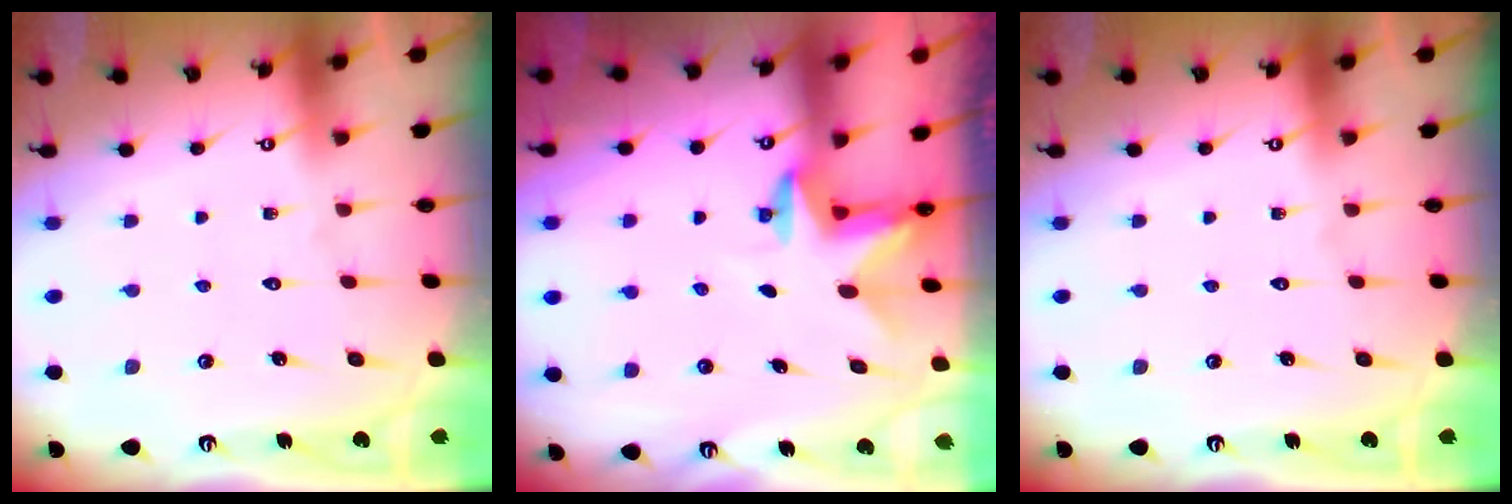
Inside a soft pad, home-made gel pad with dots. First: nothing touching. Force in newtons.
{"total": 2.4, "press": 2.3, "slide": 0.4}
{"total": 0.0}